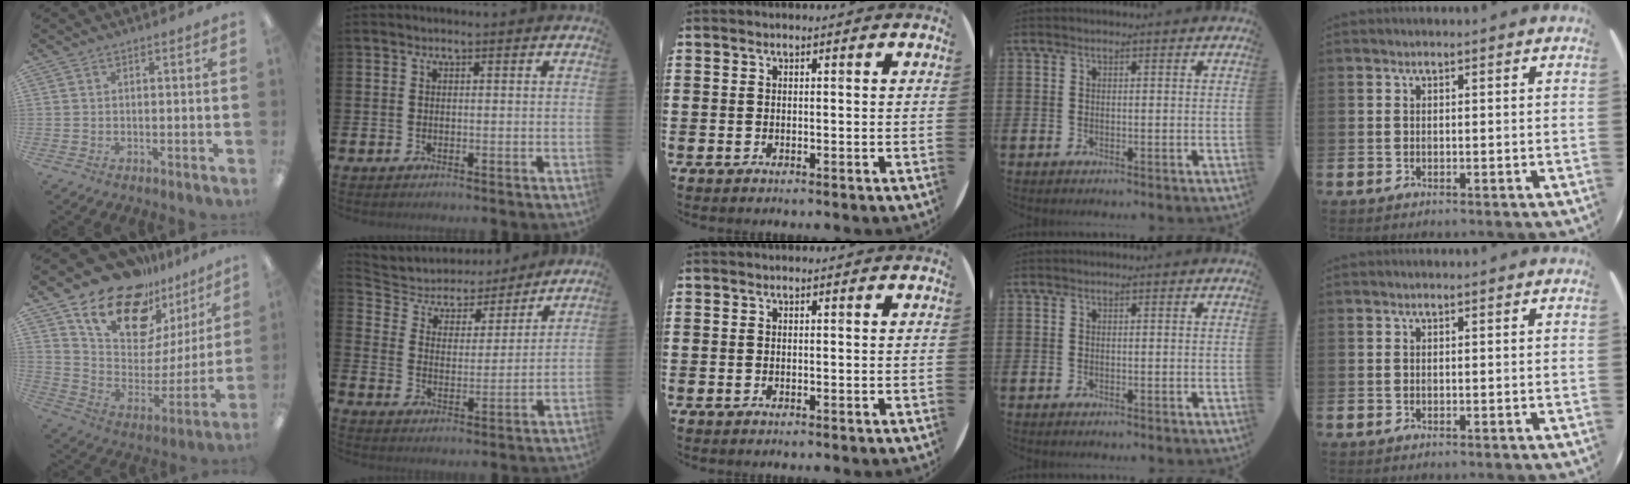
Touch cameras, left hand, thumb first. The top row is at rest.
{"thumb": {"total": 19.2, "force": [14.3, 9.8, 8.2], "torque": [-0.150, -0.107, 0.253]}, "index": {"total": 5.5, "force": [5.1, 2.2, 0.6], "torque": [-0.045, -0.040, 0.082]}}